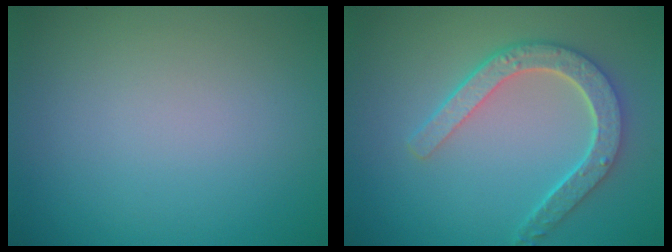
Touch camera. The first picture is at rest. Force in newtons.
{"total": 5.1, "press": 4.0, "slide": 3.2}